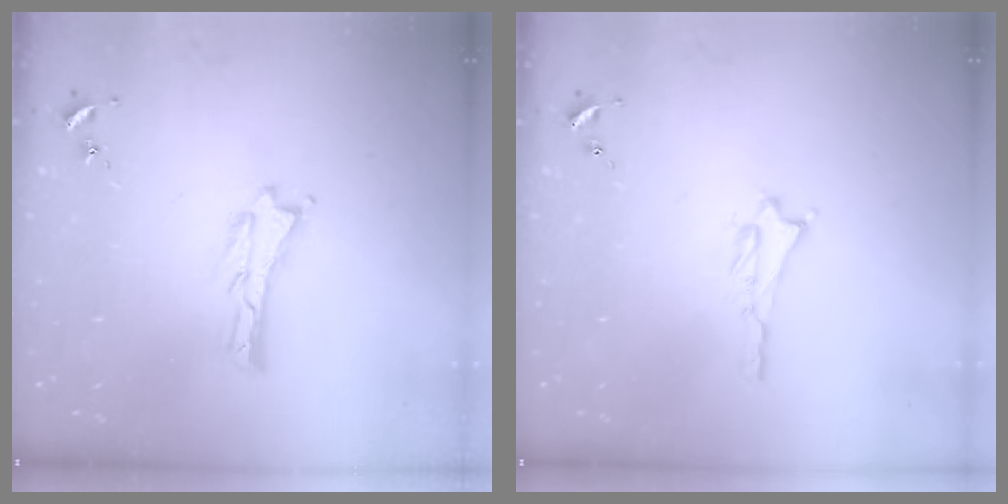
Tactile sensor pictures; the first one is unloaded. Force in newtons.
{"total": 0.8, "press": 0.8, "slide": 0.2}